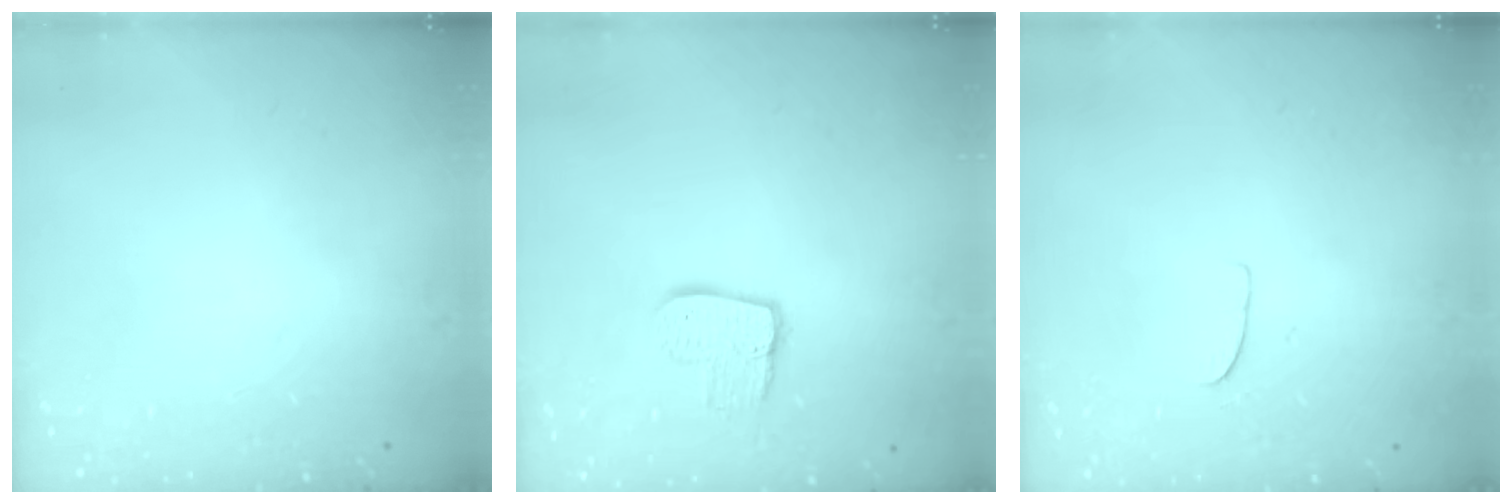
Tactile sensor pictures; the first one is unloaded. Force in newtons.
{"total": 8.9, "press": 8.8, "slide": 0.5}
{"total": 5.4, "press": 5.4, "slide": 0.3}